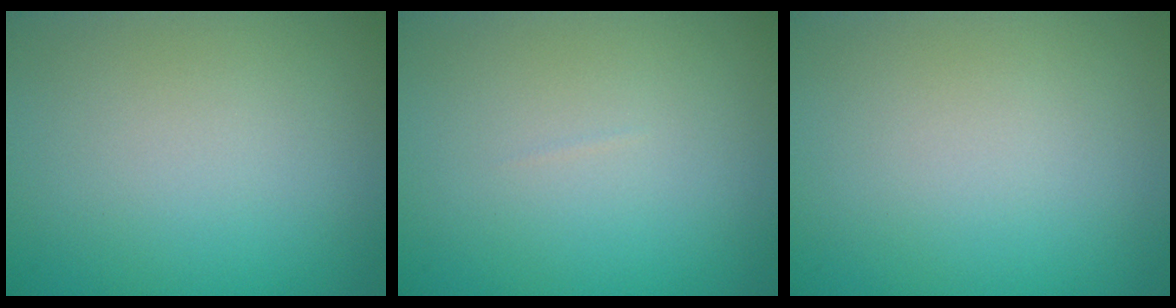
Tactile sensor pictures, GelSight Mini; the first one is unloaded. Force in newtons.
{"total": 0.0}
{"total": 0.0}